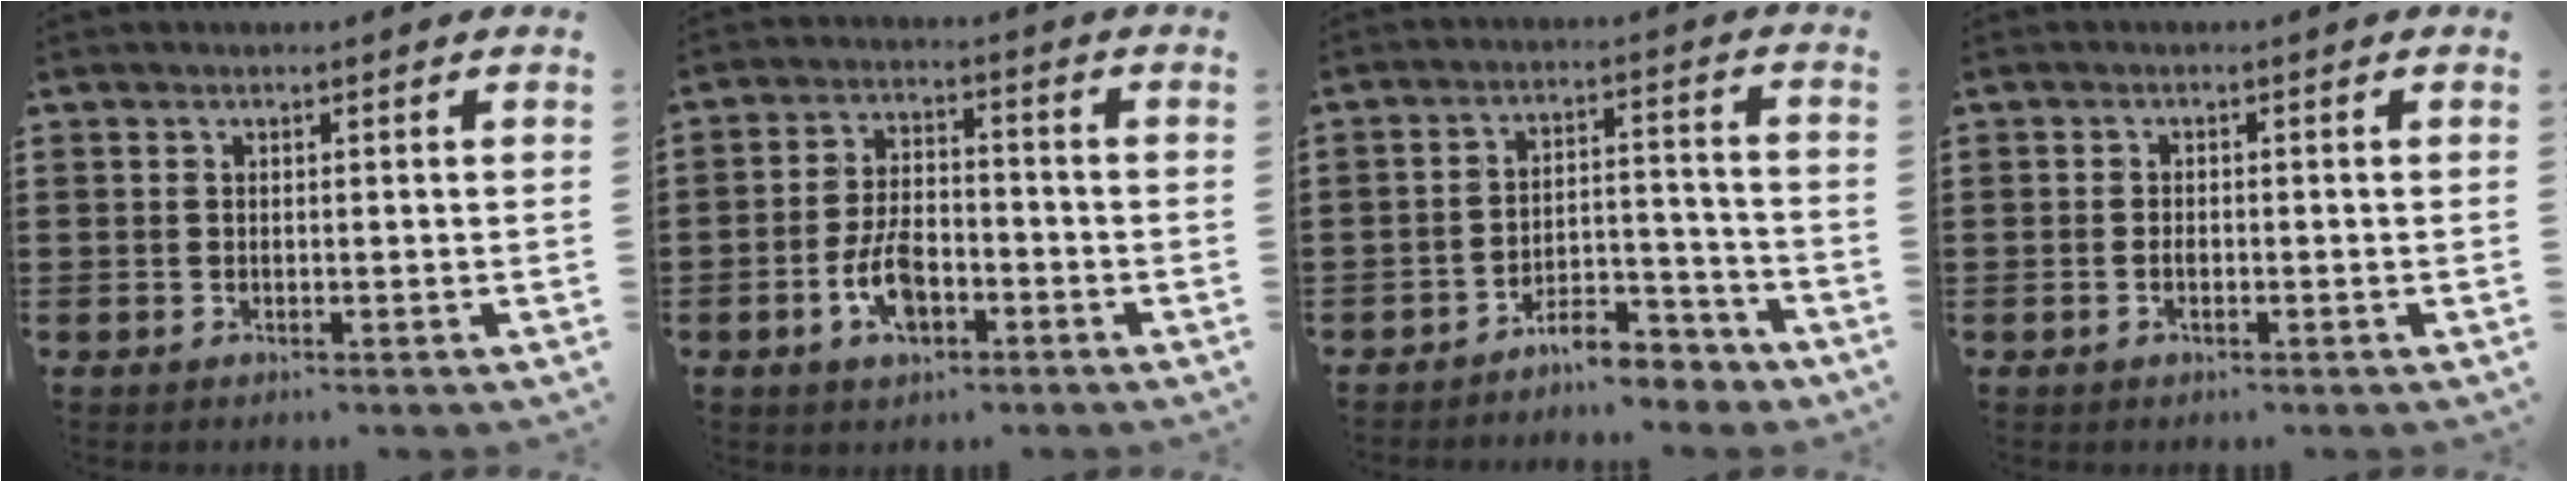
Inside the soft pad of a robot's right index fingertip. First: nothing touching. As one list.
[{"total": 7.0, "force": [-2.8, 3.5, 5.4], "torque": [-0.123, -0.001, -0.056]}, {"total": 6.6, "force": [-6.2, 1.4, 1.8], "torque": [-0.024, 0.021, -0.119]}, {"total": 1.1, "force": [-0.4, 0.3, 1.0], "torque": [-0.021, -0.005, -0.005]}]